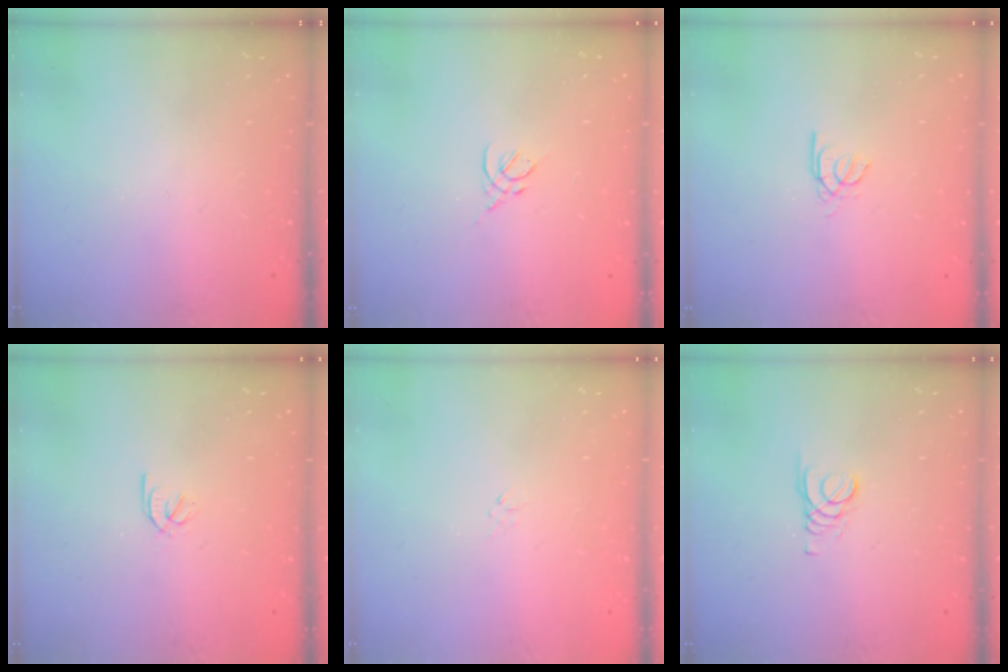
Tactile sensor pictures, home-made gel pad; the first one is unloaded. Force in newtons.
{"total": 2.7, "press": 2.6, "slide": 0.8}
{"total": 2.4, "press": 2.4, "slide": 0.3}
{"total": 1.6, "press": 1.6, "slide": 0.3}
{"total": 0.0}
{"total": 1.6, "press": 1.6, "slide": 0.2}